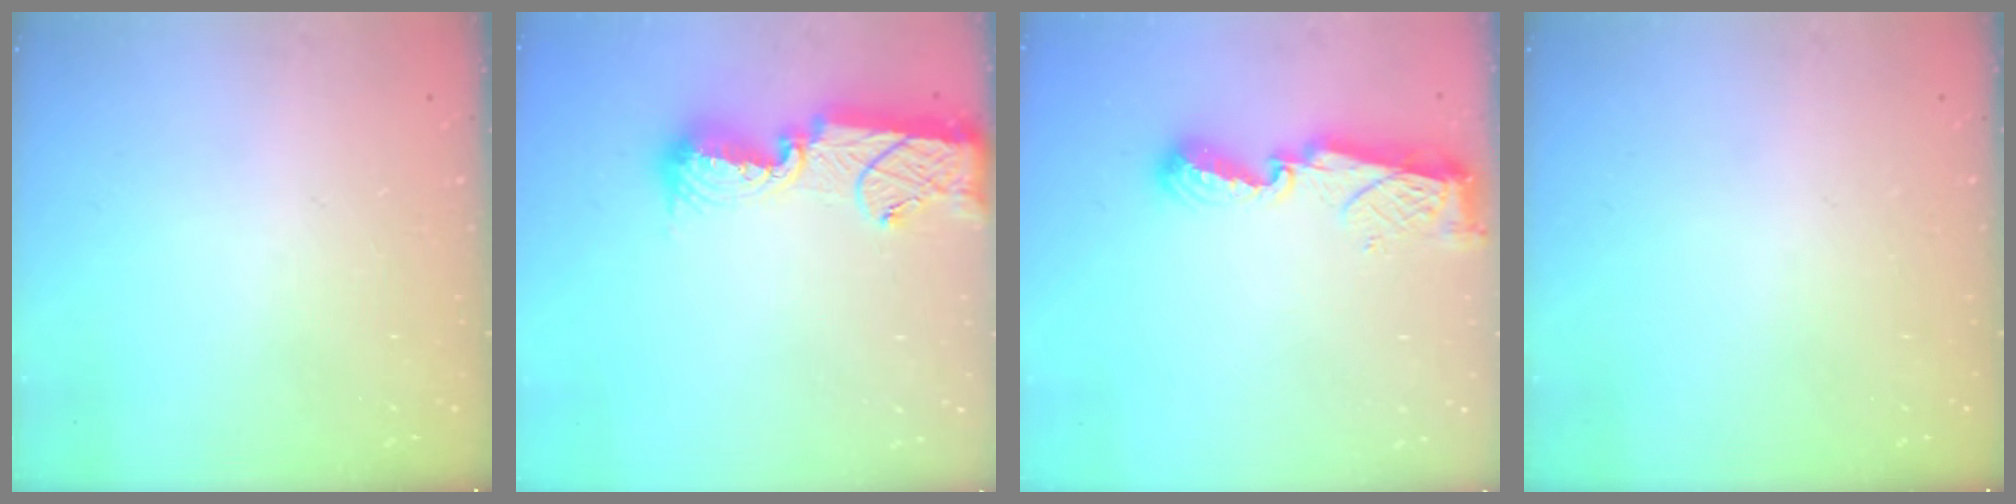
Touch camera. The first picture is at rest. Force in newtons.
{"total": 13.4, "press": 13.2, "slide": 2.3}
{"total": 8.1, "press": 8.1, "slide": 0.9}
{"total": 0.0}